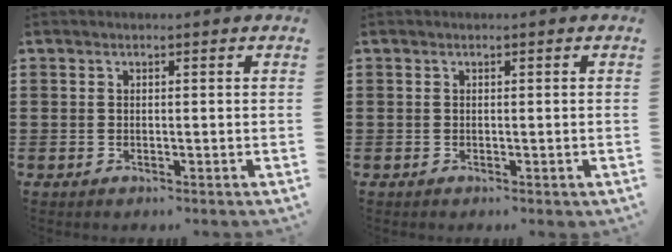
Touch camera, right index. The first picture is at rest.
{"total": 0.0}